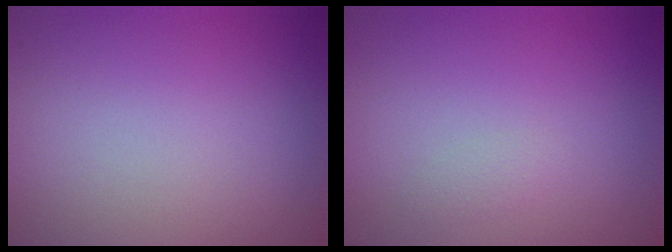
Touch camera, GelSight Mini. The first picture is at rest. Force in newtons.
{"total": 0.6, "press": 0.6, "slide": 0.0}